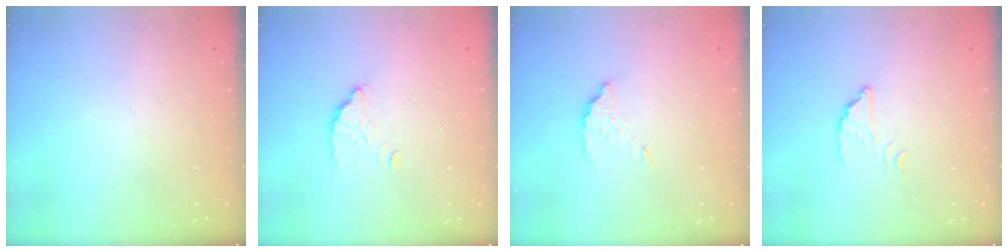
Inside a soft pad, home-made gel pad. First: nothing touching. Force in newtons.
{"total": 2.6, "press": 2.6, "slide": 0.2}
{"total": 3.4, "press": 3.4, "slide": 0.3}
{"total": 2.5, "press": 2.5, "slide": 0.2}